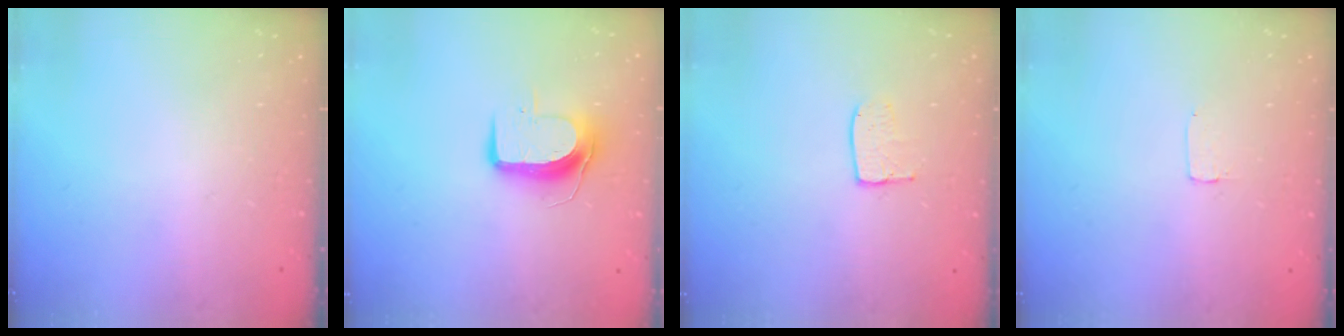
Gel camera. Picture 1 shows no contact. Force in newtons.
{"total": 9.0, "press": 9.0, "slide": 0.6}
{"total": 6.3, "press": 6.3, "slide": 0.4}
{"total": 1.7, "press": 1.7, "slide": 0.1}